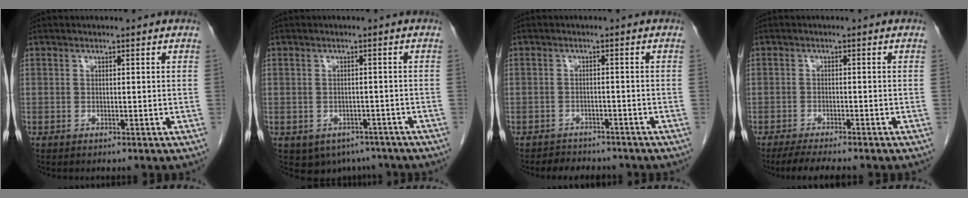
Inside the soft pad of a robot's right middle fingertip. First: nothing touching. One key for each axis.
{"total": 6.5, "fx": -4.4, "fy": 4.6, "fz": 1.6, "tx": -0.015, "ty": 0.006, "tz": -0.052}
{"total": 5.2, "fx": -4.7, "fy": 2.1, "fz": 1.1, "tx": -0.018, "ty": 0.000, "tz": -0.059}
{"total": 6.3, "fx": -5.3, "fy": 0.6, "fz": 3.3, "tx": -0.049, "ty": -0.014, "tz": -0.083}